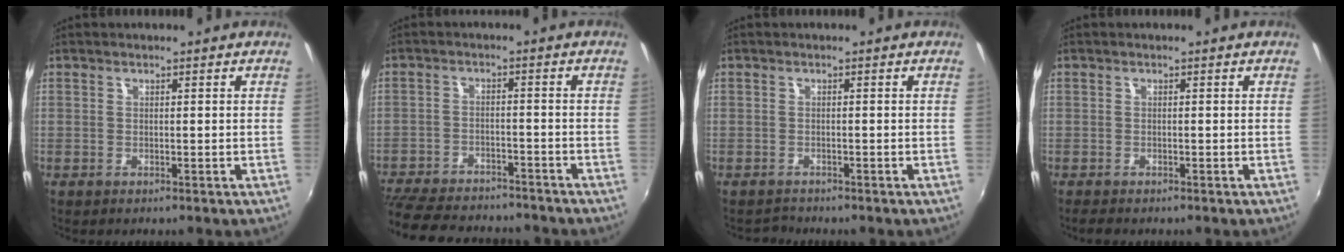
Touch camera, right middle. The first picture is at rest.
{"total": 18.5, "force": [-15.8, 5.9, 7.6], "torque": [-0.178, -0.016, -0.234]}
{"total": 1.3, "force": [-1.3, 0.1, -0.3], "torque": [0.000, 0.002, -0.021]}
{"total": 1.6, "force": [-1.4, 0.6, 0.5], "torque": [-0.015, -0.005, -0.025]}